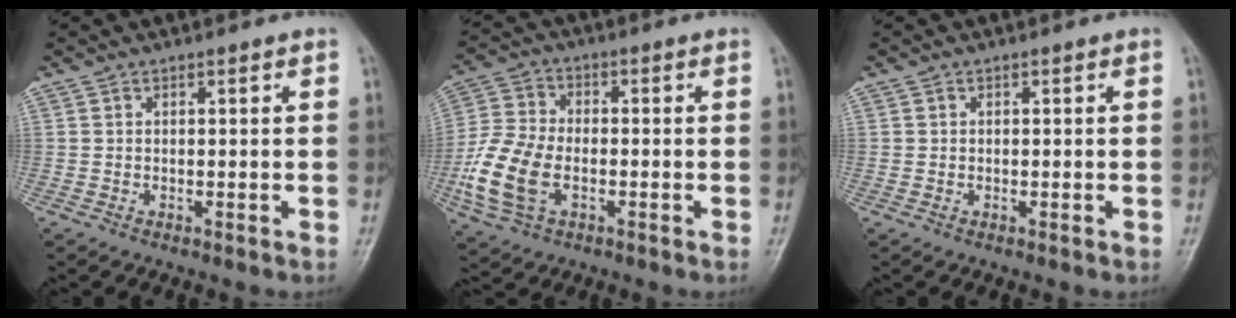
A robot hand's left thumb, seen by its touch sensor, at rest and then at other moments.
{"total": 12.3, "force": [-3.2, 7.8, 8.9], "torque": [-0.193, 0.010, -0.064]}
{"total": 0.7, "force": [0.0, 0.7, 0.2], "torque": [-0.001, 0.002, 0.002]}